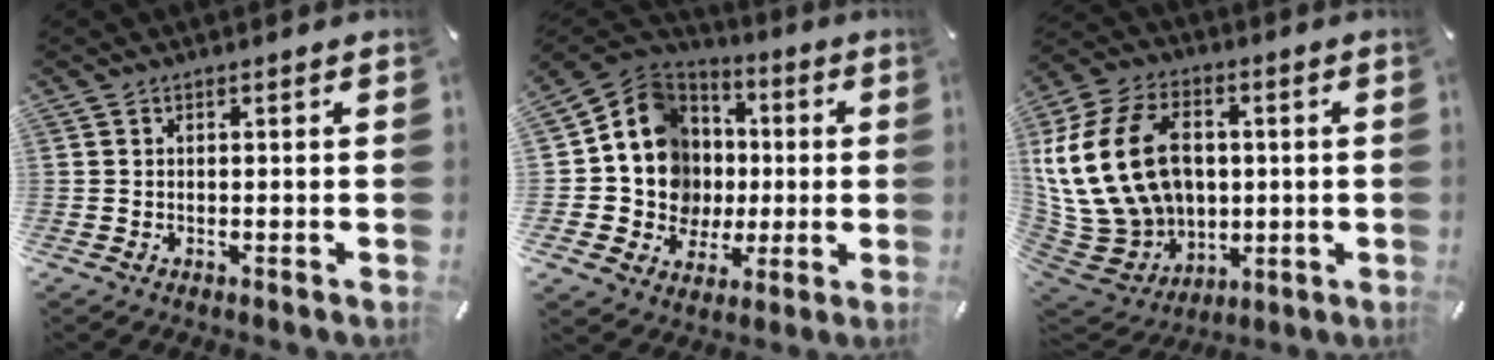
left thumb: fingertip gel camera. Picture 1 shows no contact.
{"total": 15.0, "force": [0.1, 14.2, 4.9], "torque": [-0.092, -0.017, 0.025]}
{"total": 23.3, "force": [3.1, 17.6, 15.0], "torque": [-0.315, -0.003, 0.063]}